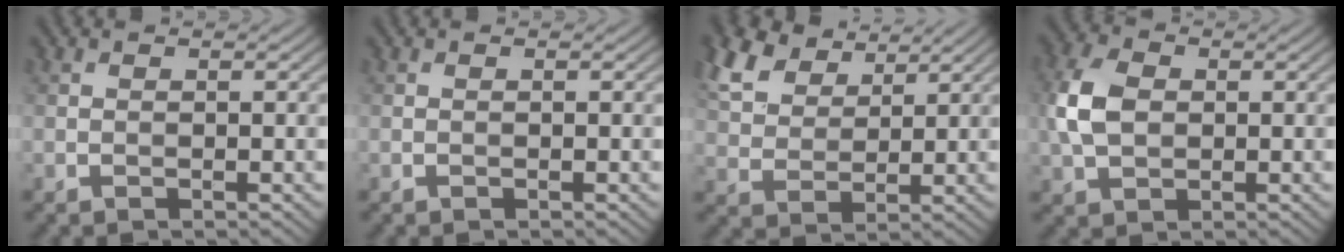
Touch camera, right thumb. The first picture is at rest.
{"total": 0.0}
{"total": 8.9, "force": [5.8, 4.8, 4.8], "torque": [-0.133, 0.019, 0.118]}
{"total": 6.2, "force": [0.5, 4.2, 4.5], "torque": [-0.118, 0.009, 0.005]}